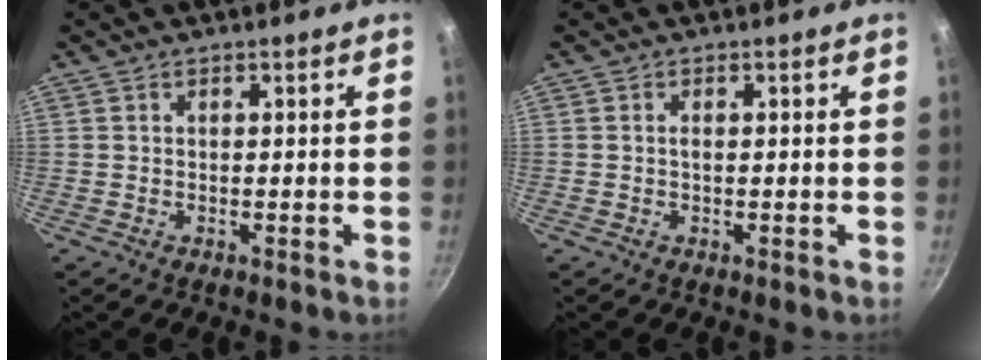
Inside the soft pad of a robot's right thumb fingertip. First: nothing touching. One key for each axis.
{"total": 0.6, "fx": 0.0, "fy": 0.3, "fz": 0.5, "tx": -0.009, "ty": 0.002, "tz": -0.001}